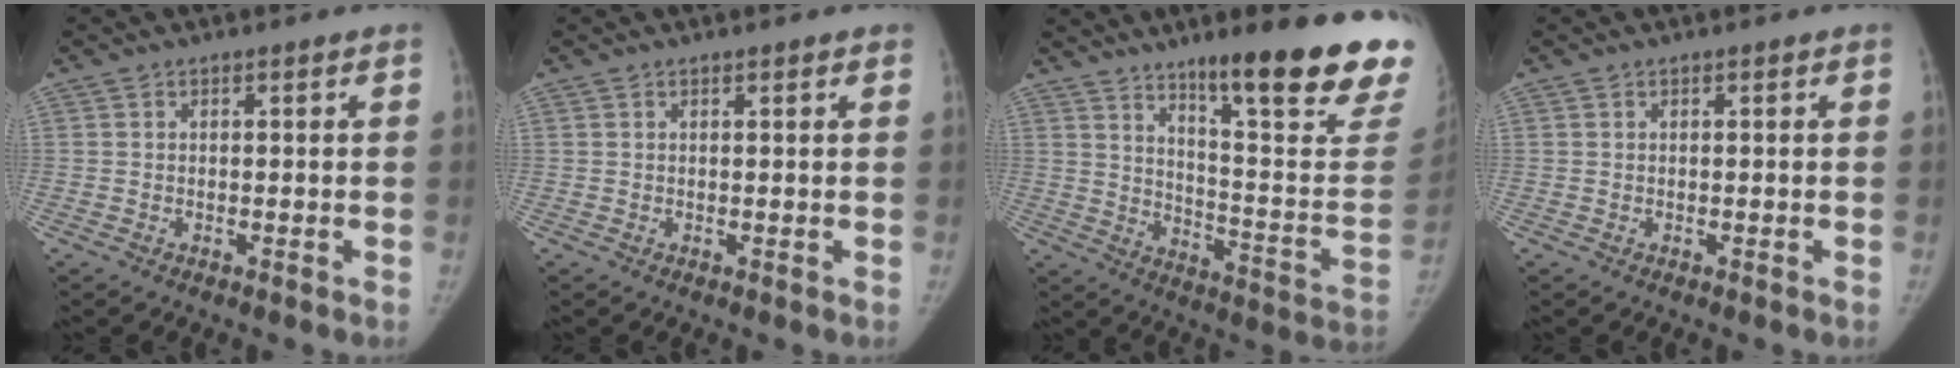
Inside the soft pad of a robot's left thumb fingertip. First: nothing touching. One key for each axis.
{"total": 0.9, "fx": 0.8, "fy": 0.2, "fz": 0.5, "tx": -0.001, "ty": 0.001, "tz": 0.011}
{"total": 25.5, "fx": 17.5, "fy": 3.7, "fz": 18.1, "tx": -0.219, "ty": -0.113, "tz": 0.250}
{"total": 0.0}